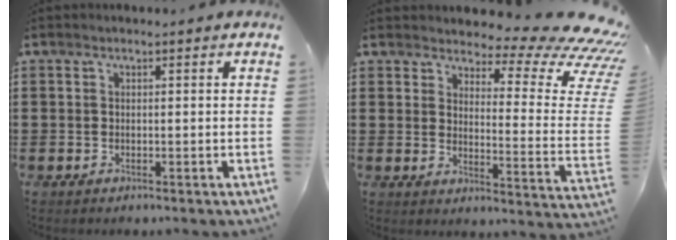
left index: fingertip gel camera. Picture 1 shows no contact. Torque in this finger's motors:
{"motor_torque": [2.14, 0.00, 0.36, 0.07]}